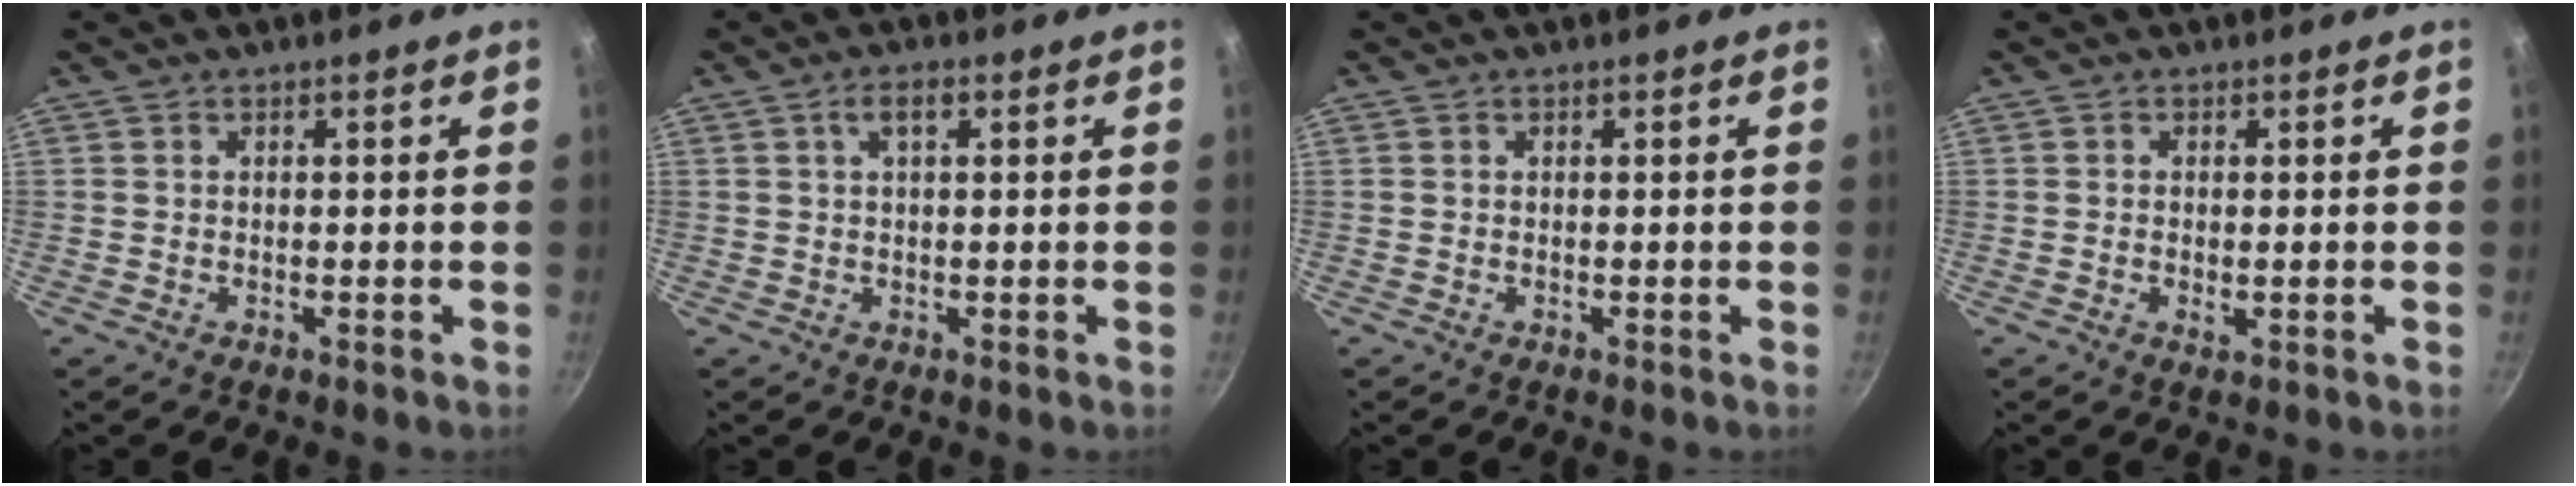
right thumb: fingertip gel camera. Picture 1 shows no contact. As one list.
[{"total": 3.0, "force": [1.2, 1.2, 2.5], "torque": [-0.045, 0.006, 0.021]}, {"total": 0.0}, {"total": 1.5, "force": [-0.2, 0.7, 1.3], "torque": [-0.022, -0.002, -0.002]}]